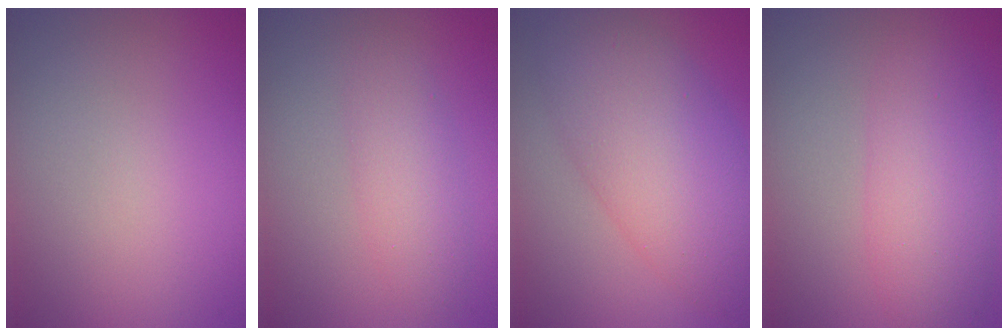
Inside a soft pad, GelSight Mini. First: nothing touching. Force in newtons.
{"total": 2.8, "press": 2.8, "slide": 0.1}
{"total": 8.5, "press": 8.5, "slide": 0.3}
{"total": 5.1, "press": 5.1, "slide": 0.1}